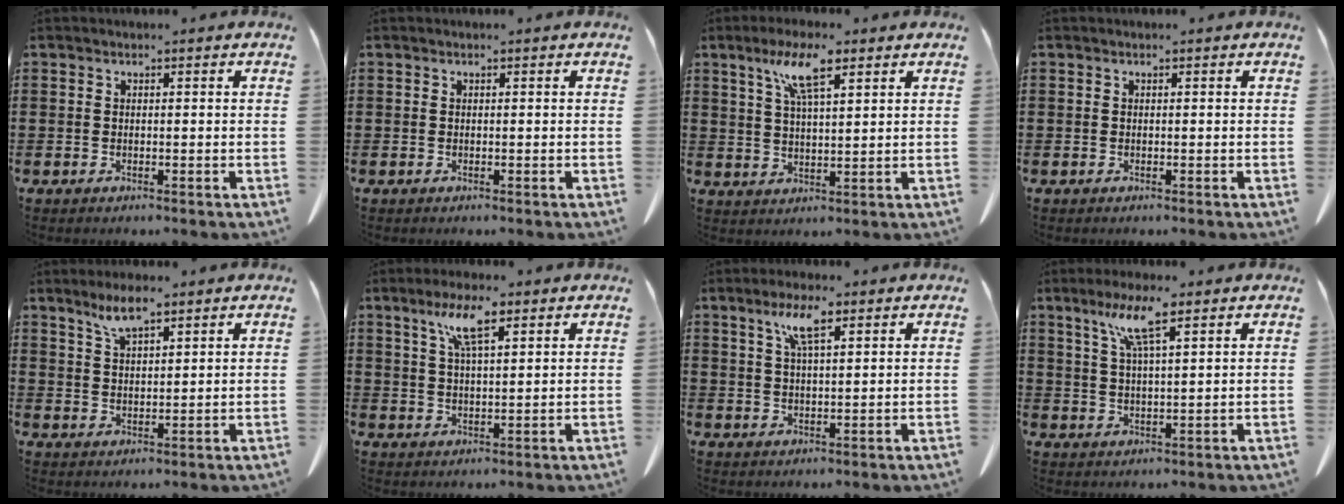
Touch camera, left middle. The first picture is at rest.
{"total": 0.0}
{"total": 7.6, "force": [4.4, 1.7, 5.9], "torque": [-0.120, 0.005, 0.074]}
{"total": 0.0}
{"total": 4.7, "force": [3.4, 0.9, 3.1], "torque": [-0.068, 0.001, 0.061]}
{"total": 7.1, "force": [4.1, 1.7, 5.6], "torque": [-0.112, 0.006, 0.068]}
{"total": 5.8, "force": [3.3, 1.3, 4.6], "torque": [-0.100, 0.009, 0.057]}
{"total": 7.3, "force": [4.4, 0.9, 5.8], "torque": [-0.125, 0.003, 0.075]}